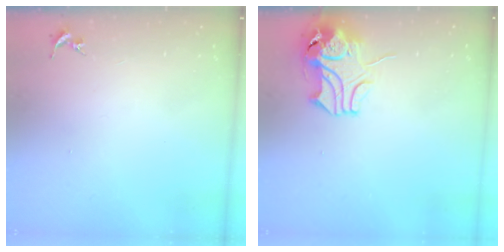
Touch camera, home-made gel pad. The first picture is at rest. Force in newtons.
{"total": 10.6, "press": 10.5, "slide": 1.8}